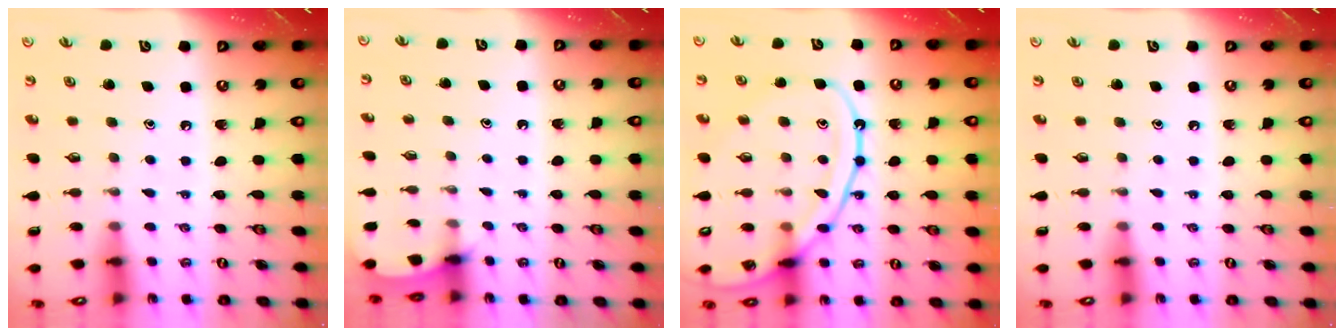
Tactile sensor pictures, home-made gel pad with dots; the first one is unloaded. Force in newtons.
{"total": 3.6, "press": 3.6, "slide": 0.3}
{"total": 18.2, "press": 18.2, "slide": 1.3}
{"total": 0.0}